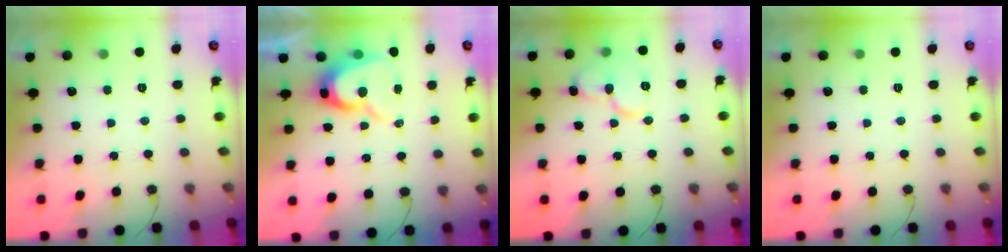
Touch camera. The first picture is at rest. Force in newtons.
{"total": 11.4, "press": 11.4, "slide": 1.1}
{"total": 10.3, "press": 10.2, "slide": 1.2}
{"total": 0.0}